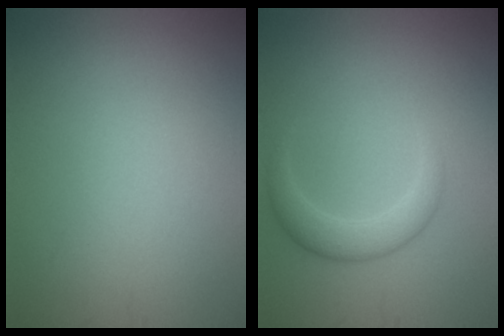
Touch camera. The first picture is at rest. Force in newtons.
{"total": 2.5, "press": 2.5, "slide": 0.1}